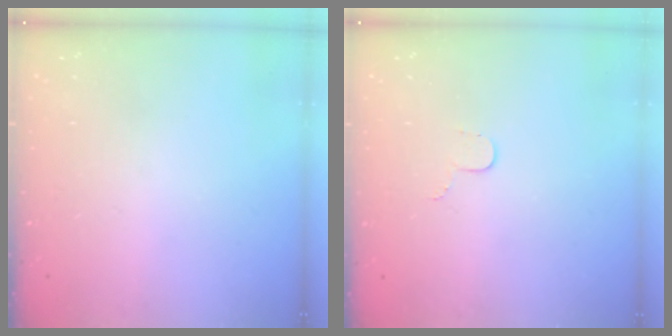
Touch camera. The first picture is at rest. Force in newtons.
{"total": 3.4, "press": 3.4, "slide": 0.4}